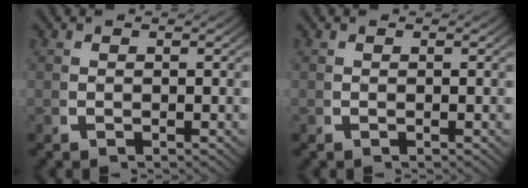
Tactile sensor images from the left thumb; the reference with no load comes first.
{"total": 0.0}